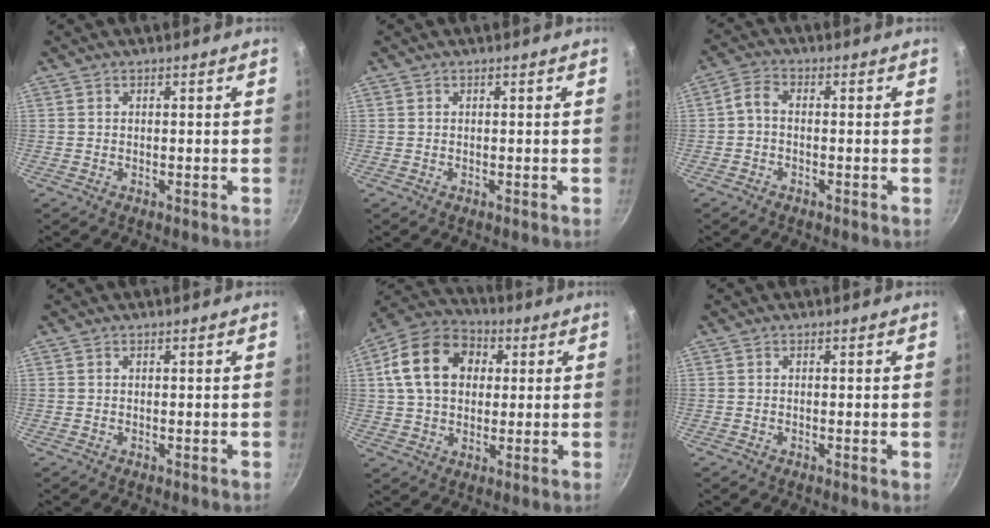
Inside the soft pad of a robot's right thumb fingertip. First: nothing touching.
{"total": 0.0}
{"total": 2.9, "force": [-0.8, 1.8, 2.2], "torque": [-0.053, 0.016, -0.026]}
{"total": 0.0}
{"total": 15.1, "force": [3.2, 11.3, 9.5], "torque": [-0.144, 0.020, 0.040]}
{"total": 0.5, "force": [-0.1, -0.1, 0.5], "torque": [-0.007, -0.002, -0.004]}